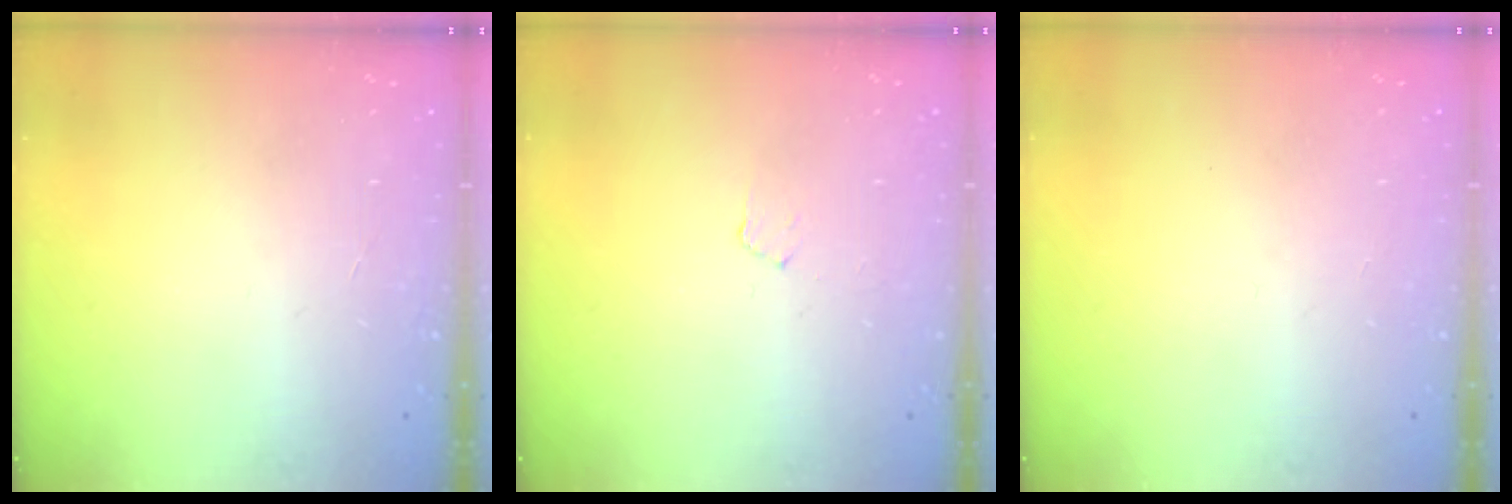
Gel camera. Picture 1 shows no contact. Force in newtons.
{"total": 3.6, "press": 3.6, "slide": 0.4}
{"total": 1.5, "press": 1.4, "slide": 0.2}